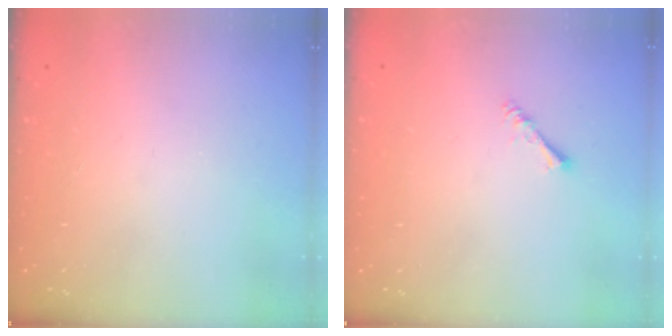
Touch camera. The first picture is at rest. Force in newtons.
{"total": 1.4, "press": 1.4, "slide": 0.3}